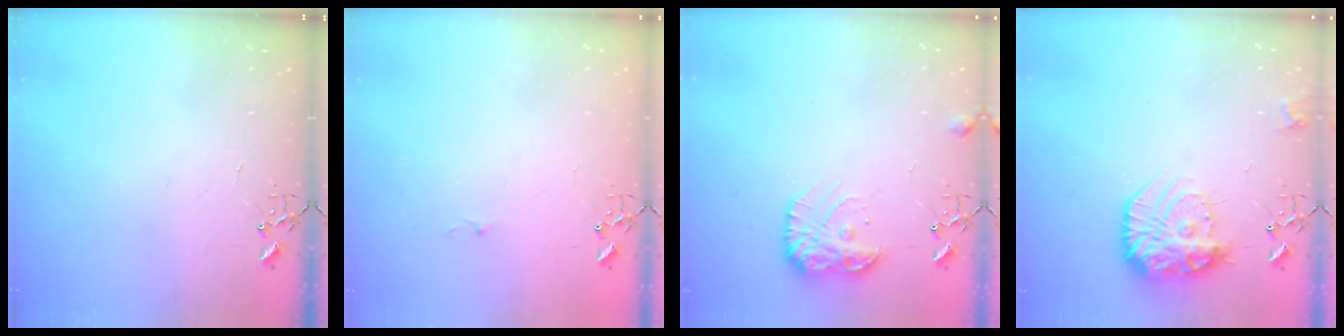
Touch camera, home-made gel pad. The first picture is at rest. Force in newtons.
{"total": 2.6, "press": 2.6, "slide": 0.4}
{"total": 12.4, "press": 12.4, "slide": 0.5}
{"total": 16.2, "press": 16.2, "slide": 0.6}